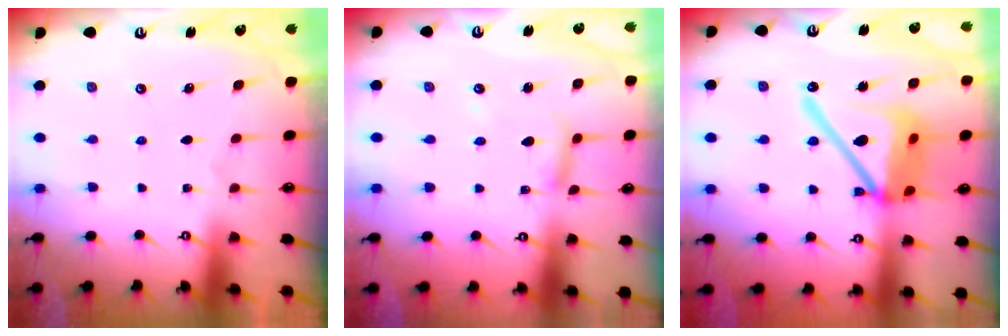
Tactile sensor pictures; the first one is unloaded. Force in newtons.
{"total": 6.1, "press": 6.1, "slide": 0.5}
{"total": 19.3, "press": 19.1, "slide": 2.4}